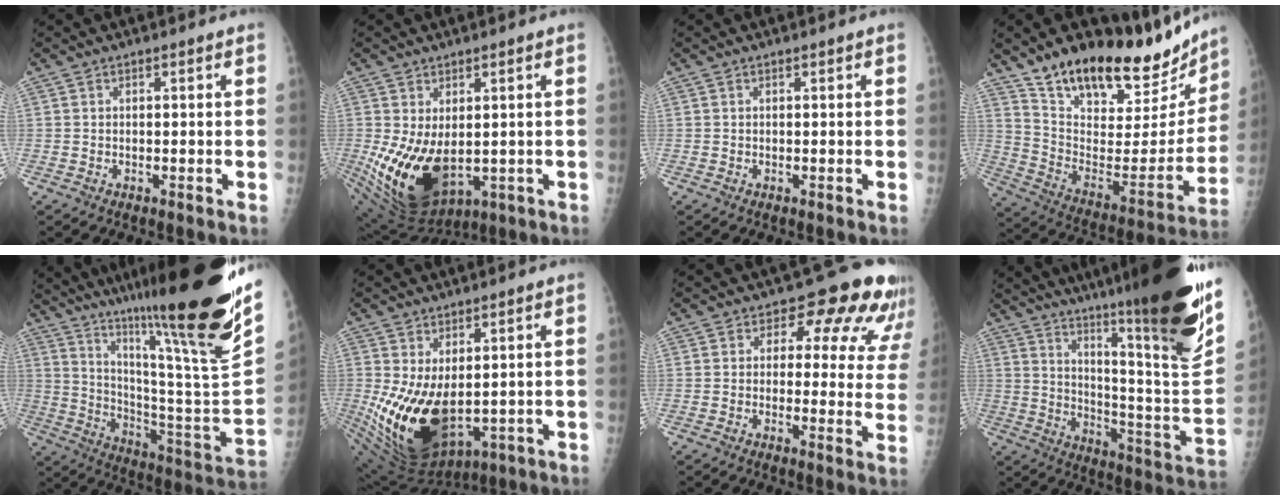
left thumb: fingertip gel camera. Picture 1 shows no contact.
{"total": 14.2, "force": [-1.2, 8.7, 11.1], "torque": [-0.191, -0.019, 0.012]}
{"total": 0.0}
{"total": 26.7, "force": [21.1, 10.5, 12.5], "torque": [-0.159, -0.096, 0.332]}
{"total": 35.6, "force": [24.5, 3.3, 25.6], "torque": [-0.338, -0.124, 0.370]}
{"total": 15.4, "force": [-0.4, 9.1, 12.4], "torque": [-0.214, -0.025, 0.025]}
{"total": 13.1, "force": [8.5, 7.4, 6.7], "torque": [-0.017, -0.030, 0.071]}
{"total": 31.7, "force": [21.1, 2.9, 23.5], "torque": [-0.298, -0.111, 0.310]}